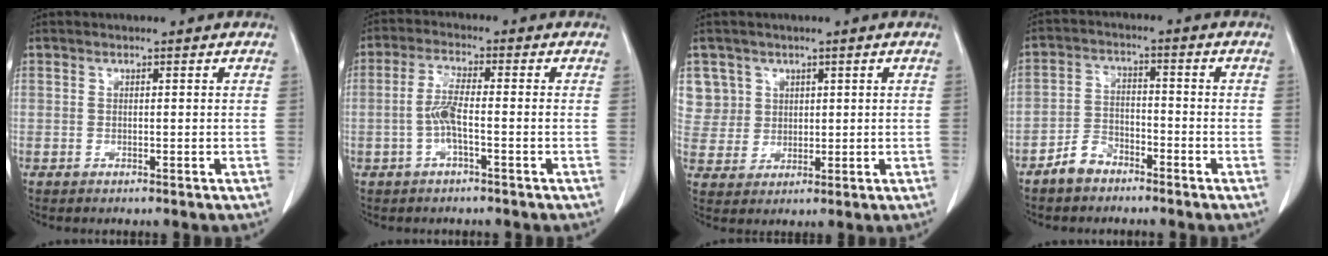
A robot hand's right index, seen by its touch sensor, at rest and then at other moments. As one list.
[{"total": 4.5, "force": [-1.0, 0.5, 4.3], "torque": [-0.091, 0.007, -0.020]}, {"total": 6.4, "force": [3.1, 5.6, -0.3], "torque": [0.016, 0.012, 0.071]}, {"total": 4.7, "force": [-3.5, 2.8, 1.4], "torque": [-0.027, 0.011, -0.066]}]